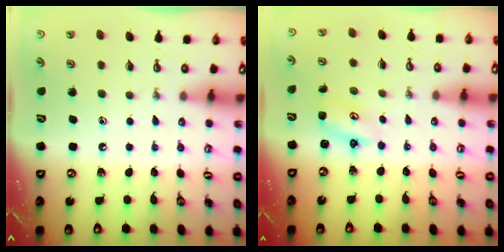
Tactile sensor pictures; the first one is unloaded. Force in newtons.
{"total": 3.2, "press": 3.2, "slide": 0.3}